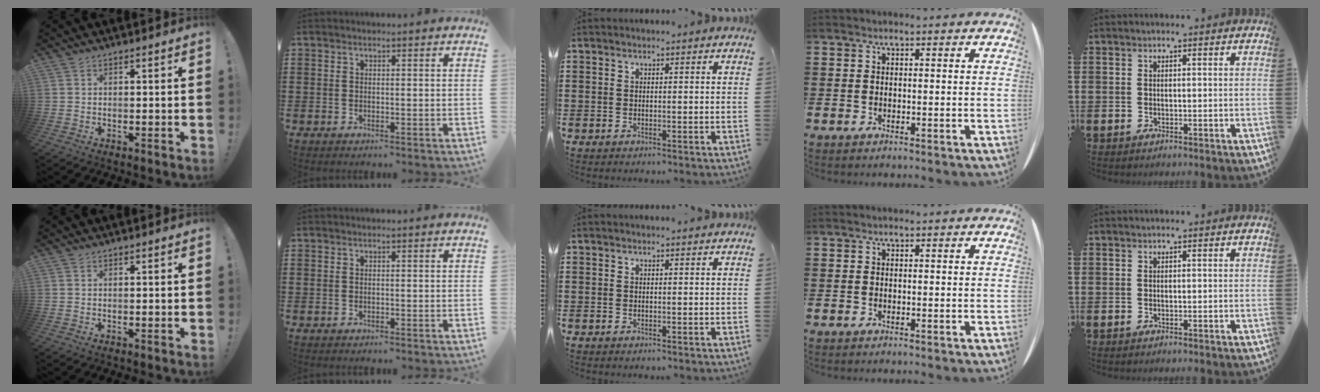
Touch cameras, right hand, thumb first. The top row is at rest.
{}